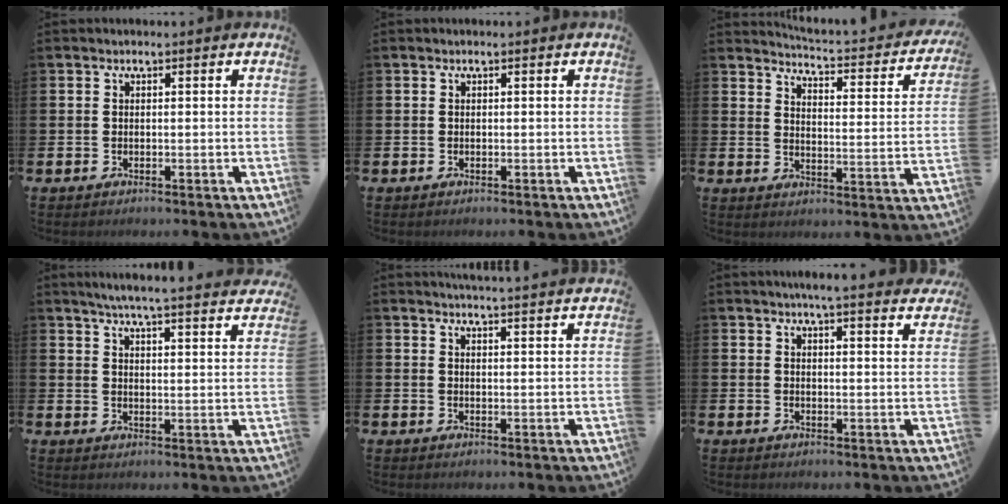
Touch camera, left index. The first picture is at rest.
{"total": 0.0}
{"total": 3.2, "force": [3.1, 0.1, 0.7], "torque": [-0.027, -0.039, 0.043]}
{"total": 5.6, "force": [5.4, -0.4, 1.5], "torque": [-0.043, -0.037, 0.092]}
{"total": 3.9, "force": [3.9, -0.7, -0.1], "torque": [0.004, -0.031, 0.067]}
{"total": 4.5, "force": [4.3, -0.3, 1.4], "torque": [-0.027, -0.019, 0.074]}